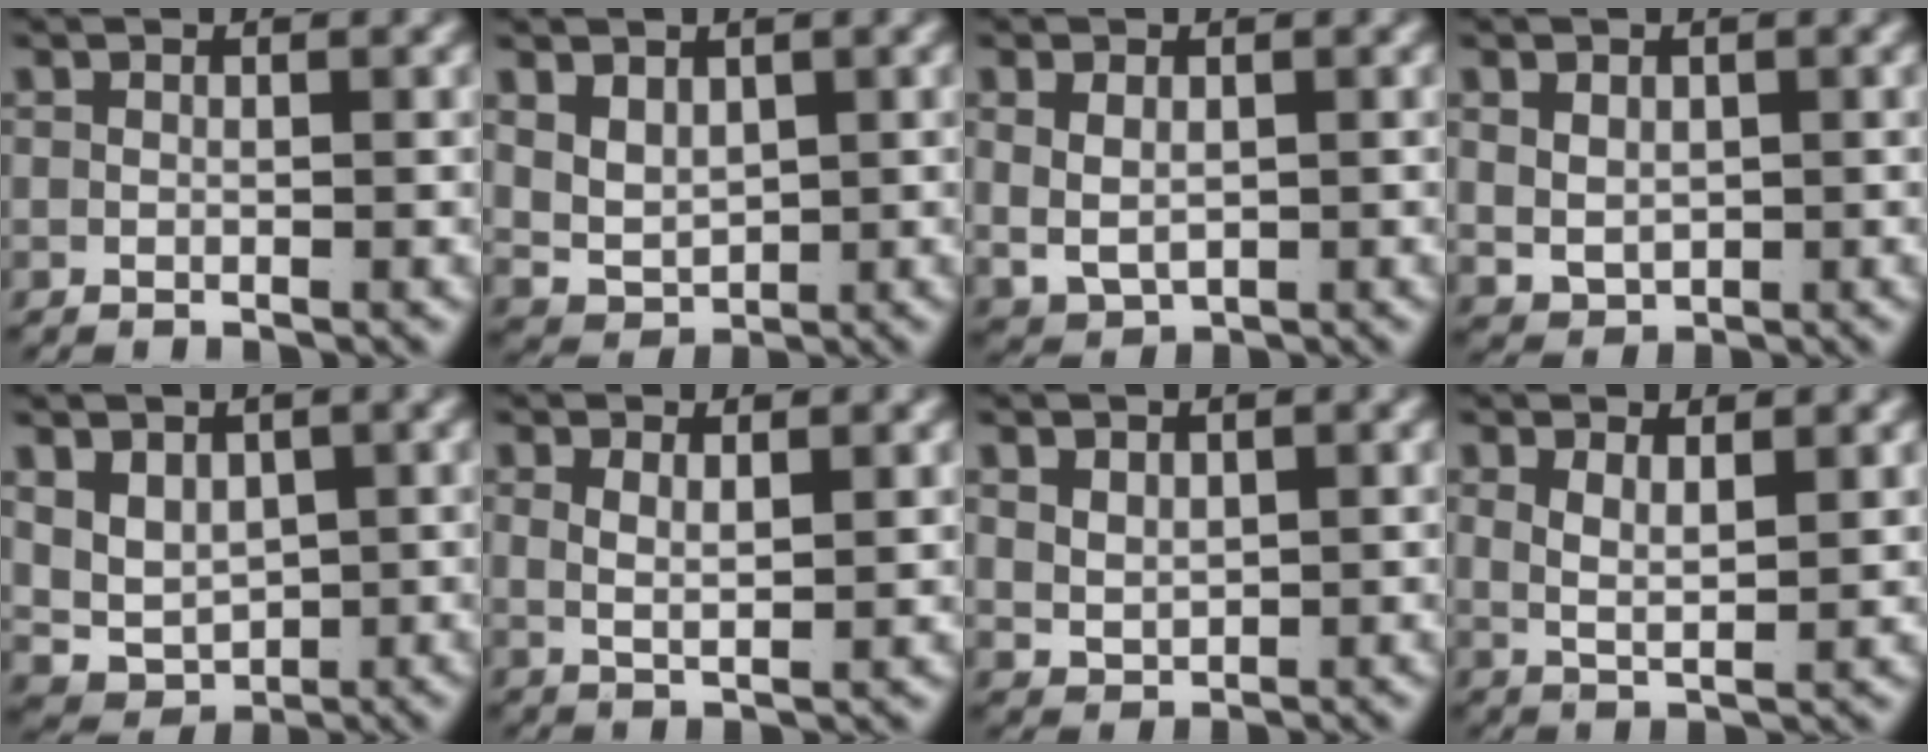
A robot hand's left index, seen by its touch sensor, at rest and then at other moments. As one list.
[{"total": 5.4, "force": [0.7, 4.7, 2.8], "torque": [-0.077, -0.026, 0.022]}, {"total": 4.0, "force": [0.3, 3.2, 2.3], "torque": [-0.058, -0.020, 0.019]}, {"total": 2.8, "force": [0.3, 2.3, 1.6], "torque": [-0.038, -0.023, 0.025]}, {"total": 7.6, "force": [0.3, 6.6, 3.9], "torque": [-0.101, -0.038, 0.016]}, {"total": 2.4, "force": [0.9, 0.9, 2.1], "torque": [-0.041, -0.010, 0.025]}, {"total": 1.9, "force": [0.8, 1.3, 1.1], "torque": [-0.027, -0.016, 0.034]}, {"total": 2.9, "force": [1.0, 1.3, 2.3], "torque": [-0.048, -0.011, 0.022]}]